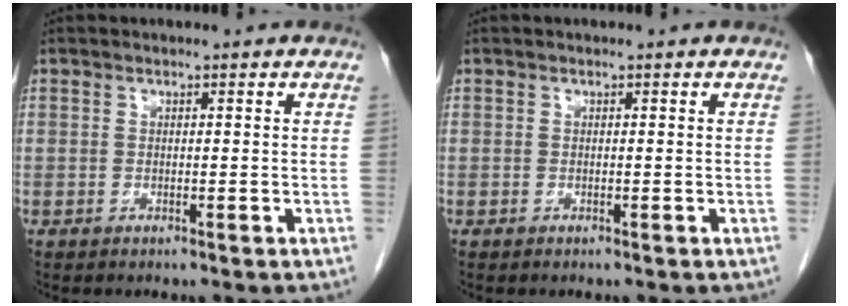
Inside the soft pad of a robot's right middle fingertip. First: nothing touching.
{"total": 0.0}